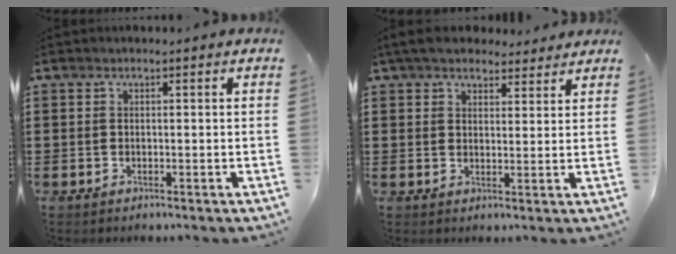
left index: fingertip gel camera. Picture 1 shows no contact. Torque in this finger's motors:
{"motor_torque": [2.14, 0.00, 0.45, 0.21]}